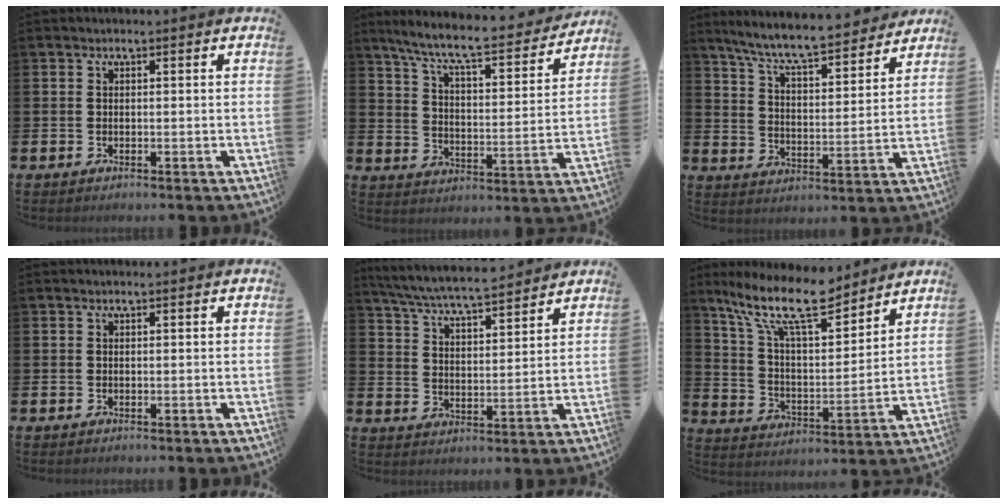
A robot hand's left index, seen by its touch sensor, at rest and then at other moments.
{"total": 8.9, "force": [7.9, 1.1, 3.9], "torque": [-0.104, -0.052, 0.132]}
{"total": 8.6, "force": [8.0, 0.9, 3.0], "torque": [-0.086, -0.056, 0.139]}
{"total": 0.0}
{"total": 6.8, "force": [6.5, 0.5, 1.9], "torque": [-0.065, -0.039, 0.115]}
{"total": 13.3, "force": [10.7, 3.6, 7.1], "torque": [-0.154, -0.055, 0.186]}